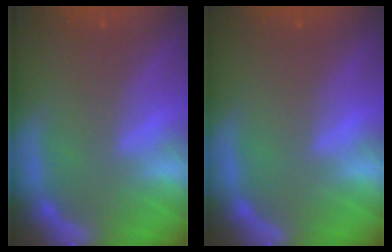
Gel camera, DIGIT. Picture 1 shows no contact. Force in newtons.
{"total": 0.0}